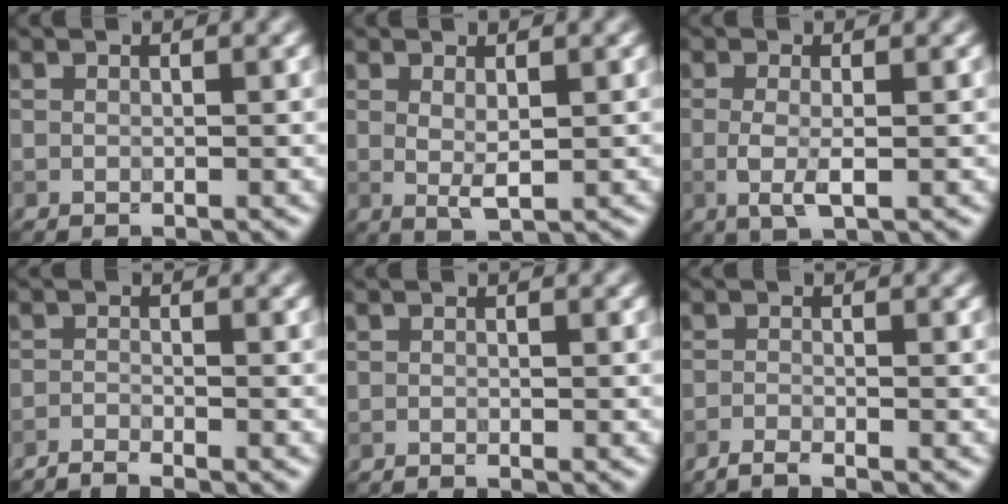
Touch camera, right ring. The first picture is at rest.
{"total": 1.9, "force": [0.3, 0.8, 1.7], "torque": [-0.037, -0.002, 0.006]}
{"total": 2.5, "force": [-0.5, 0.7, 2.3], "torque": [-0.055, -0.005, -0.013]}
{"total": 2.3, "force": [-2.1, 0.1, 0.8], "torque": [-0.022, 0.003, -0.047]}
{"total": 0.5, "force": [-0.5, 0.0, 0.2], "torque": [-0.005, -0.001, -0.009]}
{"total": 2.1, "force": [-1.8, 0.3, 1.1], "torque": [-0.025, -0.001, -0.041]}